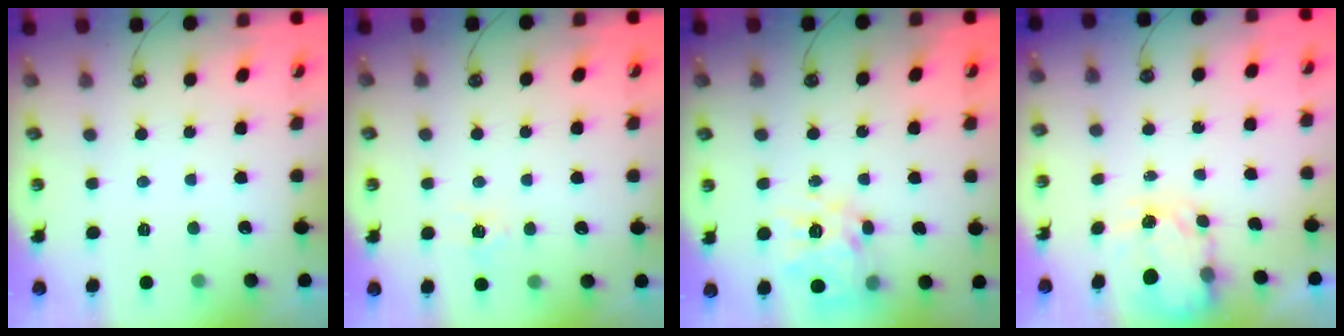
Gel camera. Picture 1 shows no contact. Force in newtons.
{"total": 5.8, "press": 5.8, "slide": 0.6}
{"total": 14.1, "press": 14.1, "slide": 1.2}
{"total": 3.9, "press": 3.9, "slide": 0.3}